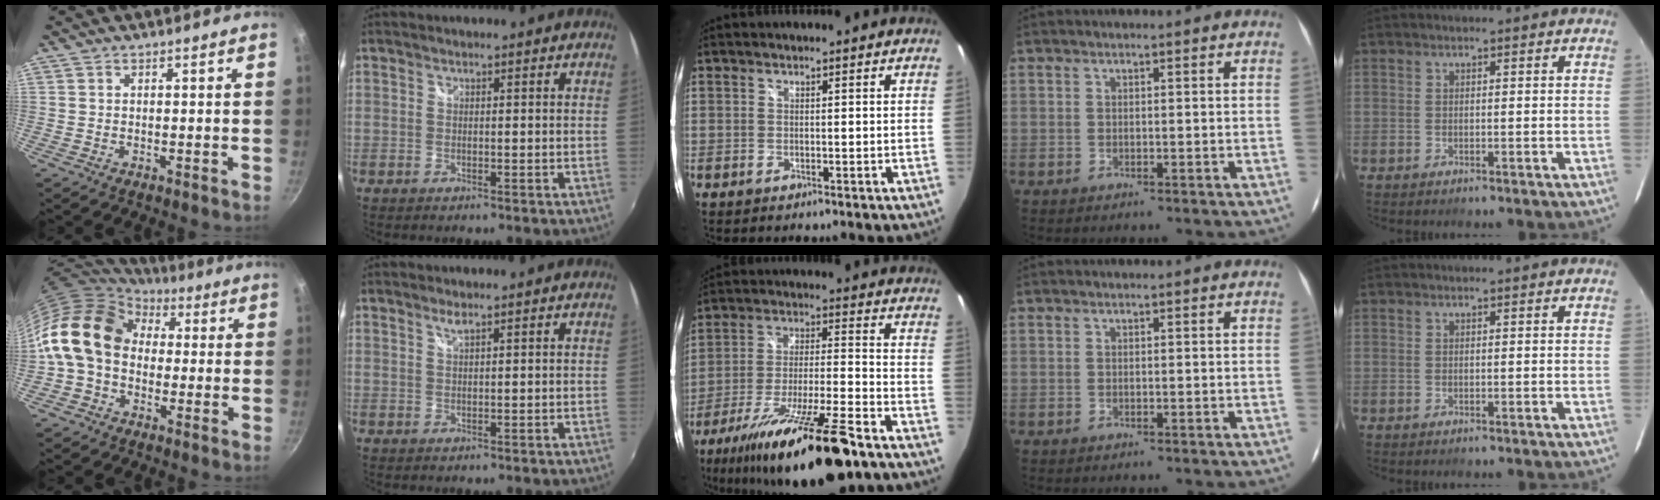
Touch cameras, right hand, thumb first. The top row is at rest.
{"thumb": {"total": 17.2, "force": [1.9, 13.3, 10.7], "torque": [-0.188, 0.037, 0.016]}, "index": {"total": 1.3, "force": [1.0, 0.0, 0.8], "torque": [-0.014, 0.002, 0.017]}, "middle": {"total": 22.4, "force": [-16.1, 3.3, 15.2], "torque": [-0.280, -0.044, -0.264]}}